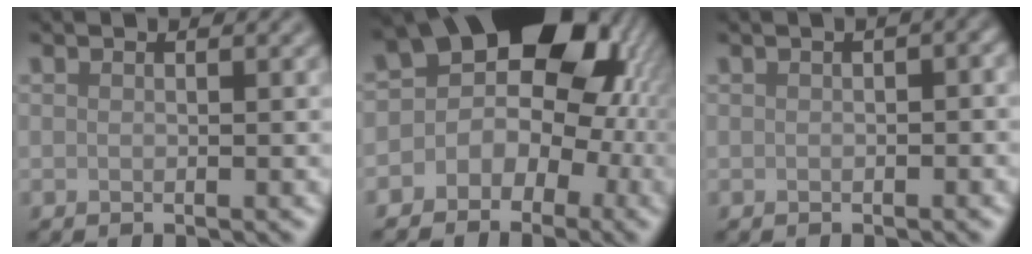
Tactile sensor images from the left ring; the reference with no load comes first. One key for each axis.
{"total": 15.1, "fx": 3.2, "fy": 11.4, "fz": 9.3, "tx": -0.109, "ty": 0.045, "tz": 0.025}
{"total": 1.5, "fx": 0.1, "fy": 1.0, "fz": 1.2, "tx": -0.011, "ty": 0.003, "tz": 0.004}